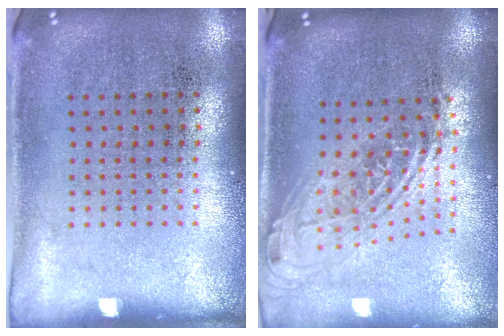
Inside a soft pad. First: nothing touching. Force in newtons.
{"total": 1.9, "press": 1.5, "slide": 1.2}